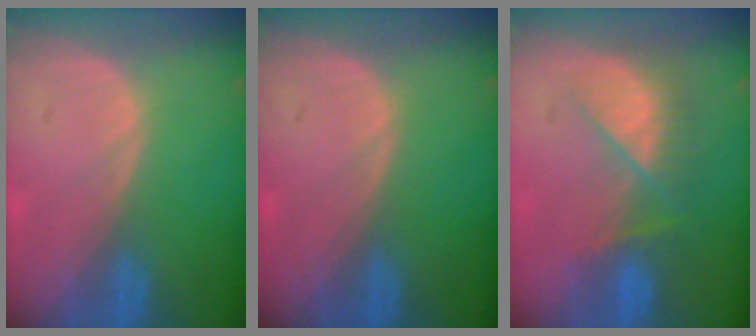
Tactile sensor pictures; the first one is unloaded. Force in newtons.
{"total": 0.0}
{"total": 7.8, "press": 7.2, "slide": 3.1}